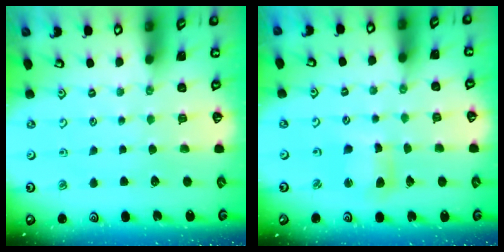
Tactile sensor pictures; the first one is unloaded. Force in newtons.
{"total": 5.0, "press": 5.0, "slide": 0.6}